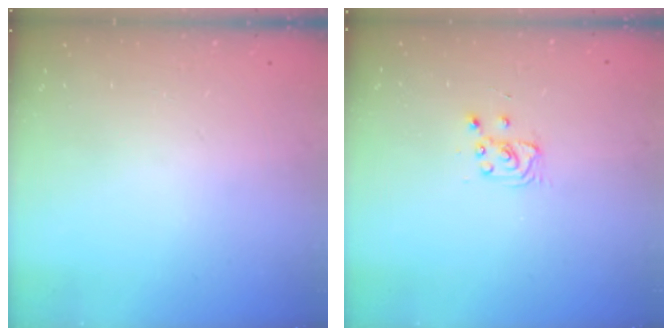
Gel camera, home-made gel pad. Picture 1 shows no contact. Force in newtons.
{"total": 3.6, "press": 3.6, "slide": 0.4}